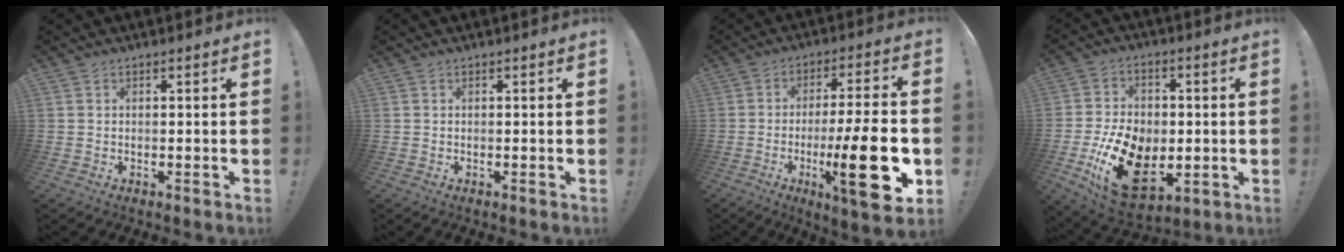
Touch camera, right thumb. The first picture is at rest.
{"total": 0.0}
{"total": 20.2, "force": [-5.4, 3.9, 19.0], "torque": [-0.291, 0.003, -0.077]}
{"total": 20.7, "force": [-5.5, 14.3, 14.0], "torque": [-0.245, 0.029, -0.076]}